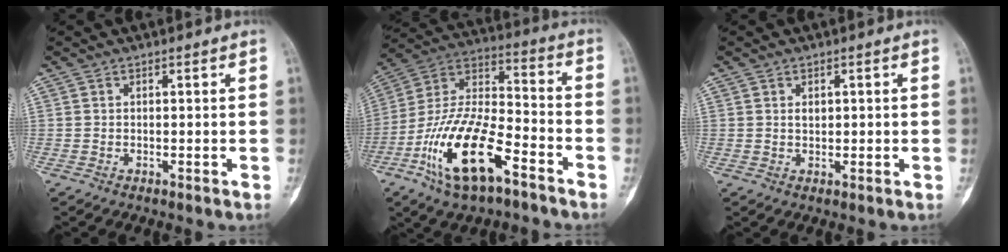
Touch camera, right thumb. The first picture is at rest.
{"total": 20.3, "force": [-10.1, 8.3, 15.5], "torque": [-0.296, 0.063, -0.187]}
{"total": 1.7, "force": [0.4, 1.2, 1.1], "torque": [-0.013, -0.002, 0.008]}